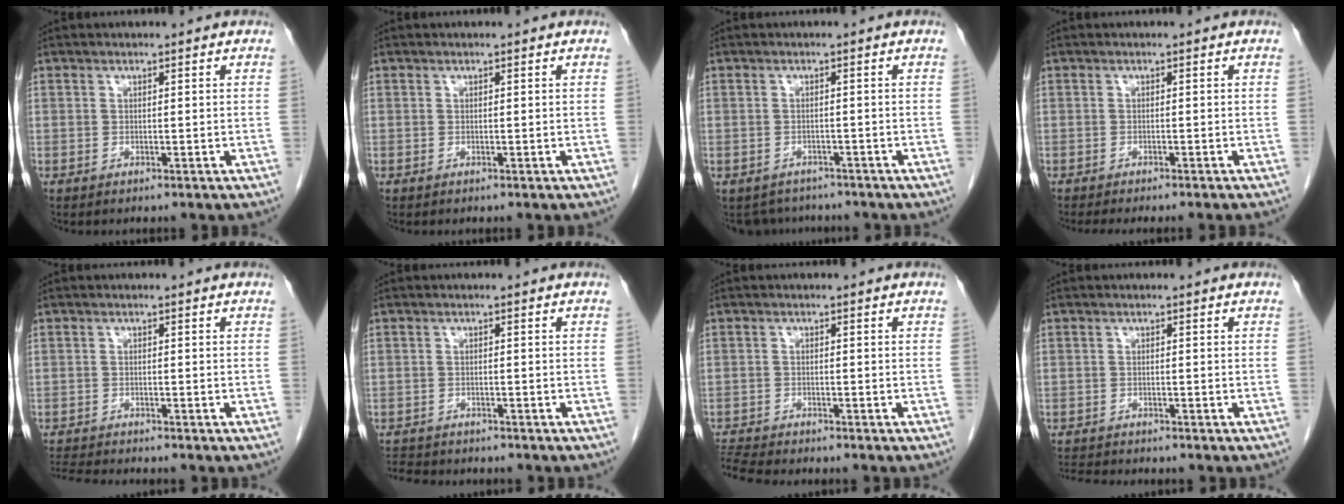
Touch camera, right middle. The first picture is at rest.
{"total": 0.0}
{"total": 4.7, "force": [-4.1, 2.2, -0.1], "torque": [0.007, 0.003, -0.056]}
{"total": 5.1, "force": [-4.5, -0.1, 2.5], "torque": [-0.021, -0.007, -0.064]}
{"total": 4.9, "force": [-4.7, -0.3, 1.3], "torque": [-0.025, -0.017, -0.081]}
{"total": 6.1, "force": [-5.7, 1.6, 1.6], "torque": [-0.027, -0.007, -0.088]}
{"total": 5.8, "force": [-5.6, 0.1, 1.4], "torque": [-0.030, -0.017, -0.098]}
{"total": 4.1, "force": [-4.0, 0.2, 1.0], "torque": [-0.016, -0.014, -0.067]}